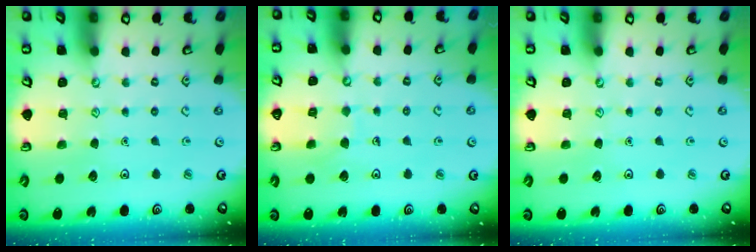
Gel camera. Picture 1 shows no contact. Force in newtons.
{"total": 4.9, "press": 4.8, "slide": 0.3}
{"total": 0.0}